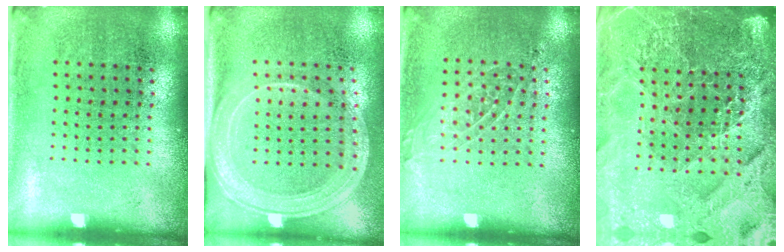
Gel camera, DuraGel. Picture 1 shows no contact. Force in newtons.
{"total": 2.0, "press": 1.7, "slide": 1.1}
{"total": 1.1, "press": 1.0, "slide": 0.3}
{"total": 5.2, "press": 4.7, "slide": 2.3}